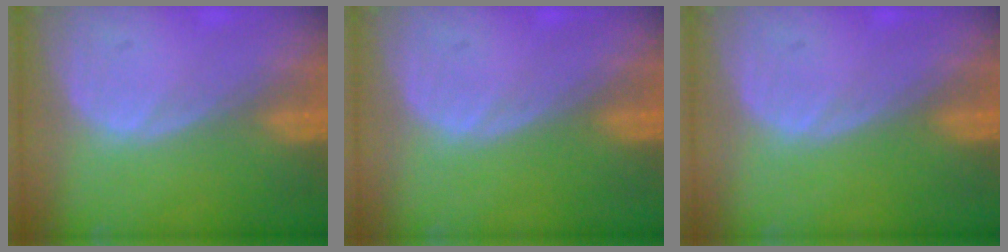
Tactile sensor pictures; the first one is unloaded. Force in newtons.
{"total": 0.0}
{"total": 0.0}